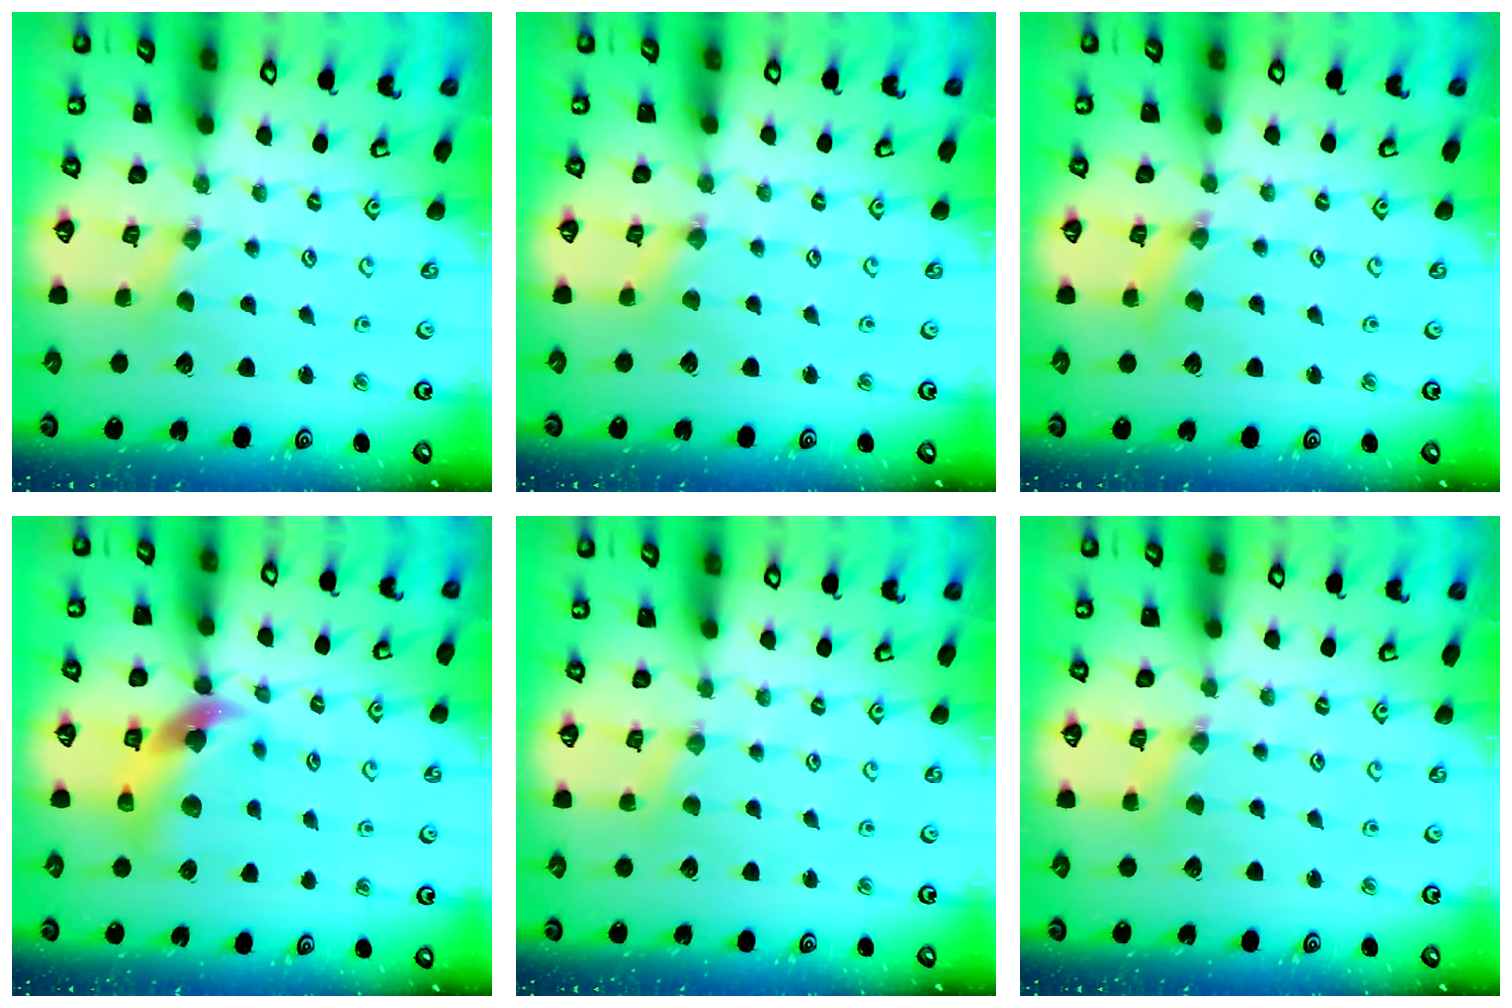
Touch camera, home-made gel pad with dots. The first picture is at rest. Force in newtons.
{"total": 0.0}
{"total": 2.4, "press": 2.3, "slide": 0.4}
{"total": 11.2, "press": 11.1, "slide": 1.3}
{"total": 1.7, "press": 1.7, "slide": 0.3}
{"total": 2.4, "press": 2.4, "slide": 0.2}